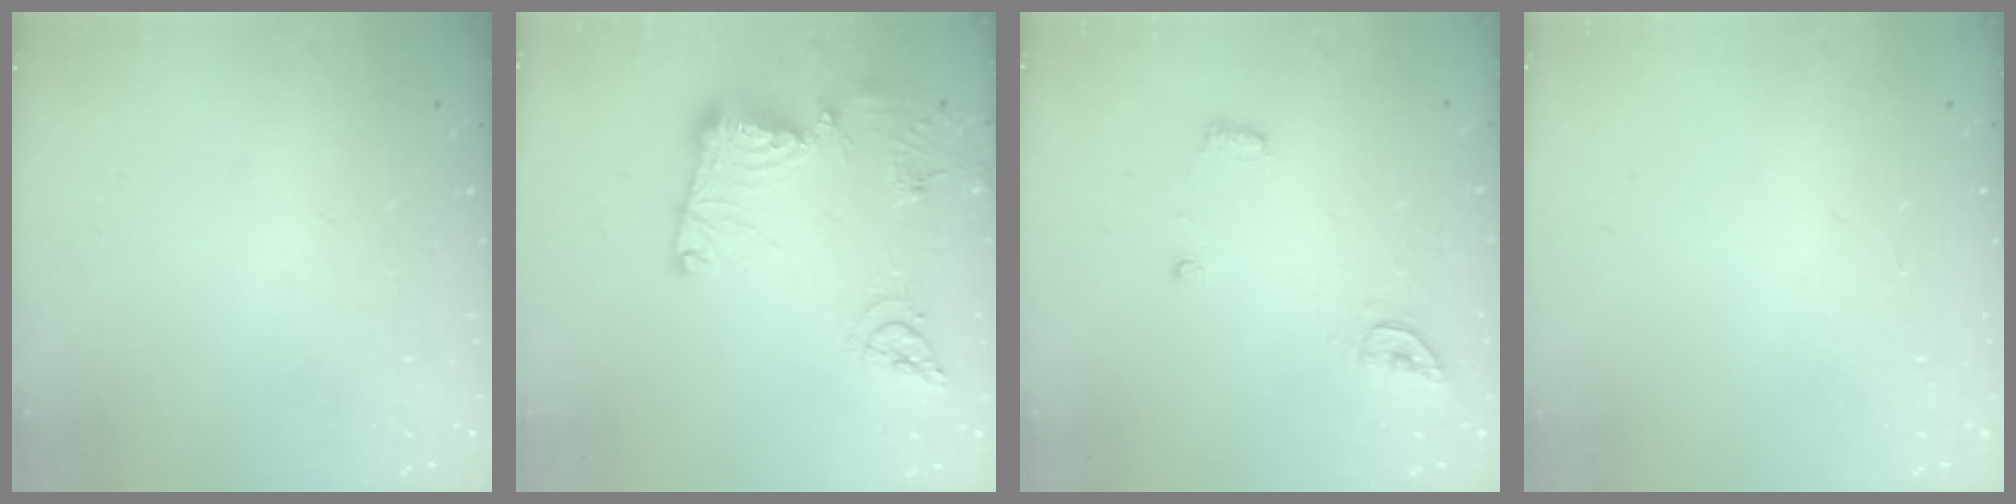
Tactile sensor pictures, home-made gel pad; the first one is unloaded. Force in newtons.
{"total": 14.1, "press": 14.0, "slide": 1.1}
{"total": 5.5, "press": 5.5, "slide": 0.2}
{"total": 0.9, "press": 0.9, "slide": 0.0}